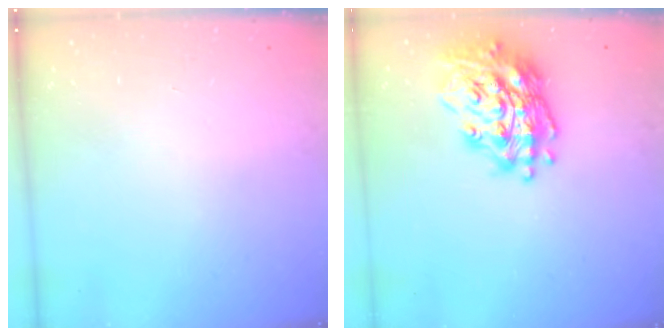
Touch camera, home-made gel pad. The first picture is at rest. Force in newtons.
{"total": 19.7, "press": 19.5, "slide": 2.7}